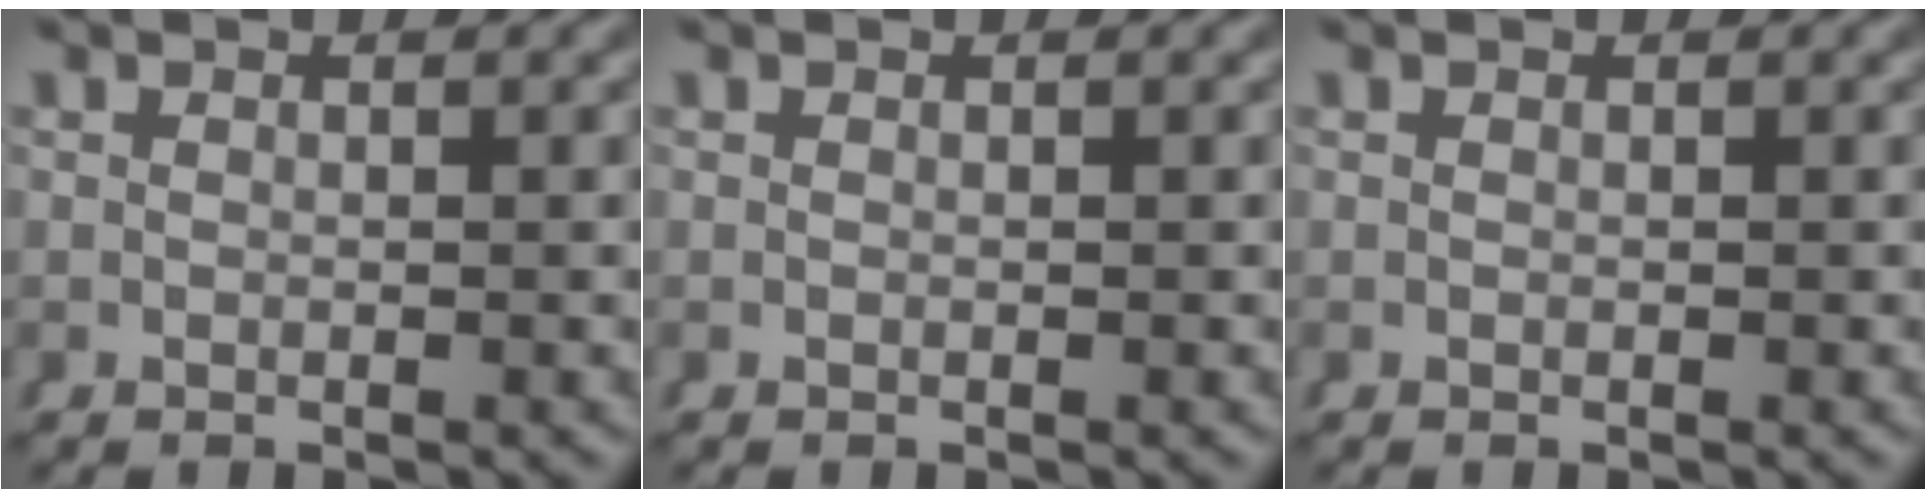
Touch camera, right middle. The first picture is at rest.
{"total": 0.0}
{"total": 0.0}